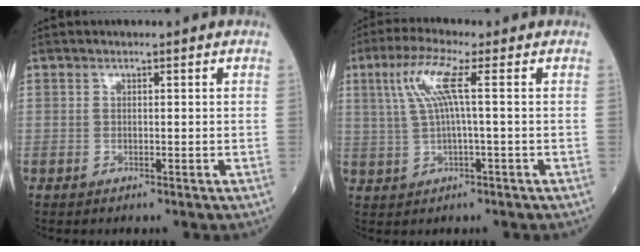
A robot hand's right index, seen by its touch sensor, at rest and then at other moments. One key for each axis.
{"total": 6.5, "fx": 1.7, "fy": 0.0, "fz": 6.3, "tx": -0.138, "ty": 0.019, "tz": 0.038}